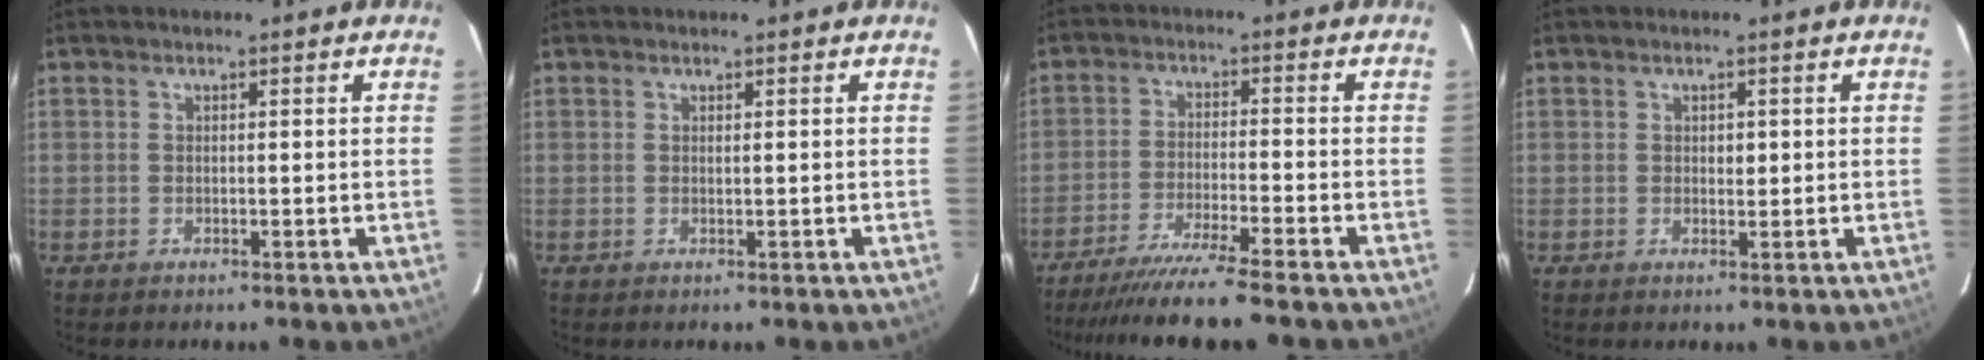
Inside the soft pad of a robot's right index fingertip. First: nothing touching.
{"total": 0.0}
{"total": 11.7, "force": [-9.9, -1.2, 6.1], "torque": [-0.083, -0.038, -0.157]}
{"total": 1.2, "force": [0.2, 0.8, 0.9], "torque": [-0.011, 0.000, 0.004]}